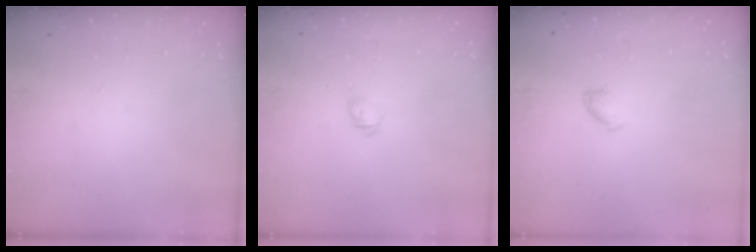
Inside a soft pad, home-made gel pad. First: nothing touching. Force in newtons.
{"total": 3.2, "press": 3.1, "slide": 0.8}
{"total": 4.6, "press": 4.5, "slide": 0.8}